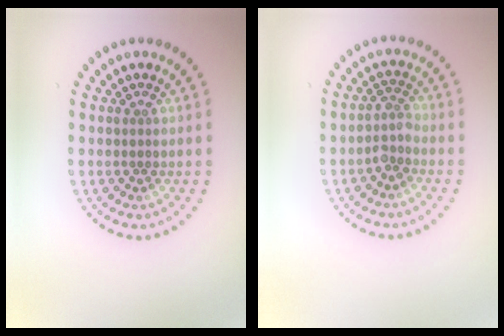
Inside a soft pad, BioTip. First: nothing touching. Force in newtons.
{"total": 1.8, "press": 1.3, "slide": 1.3}